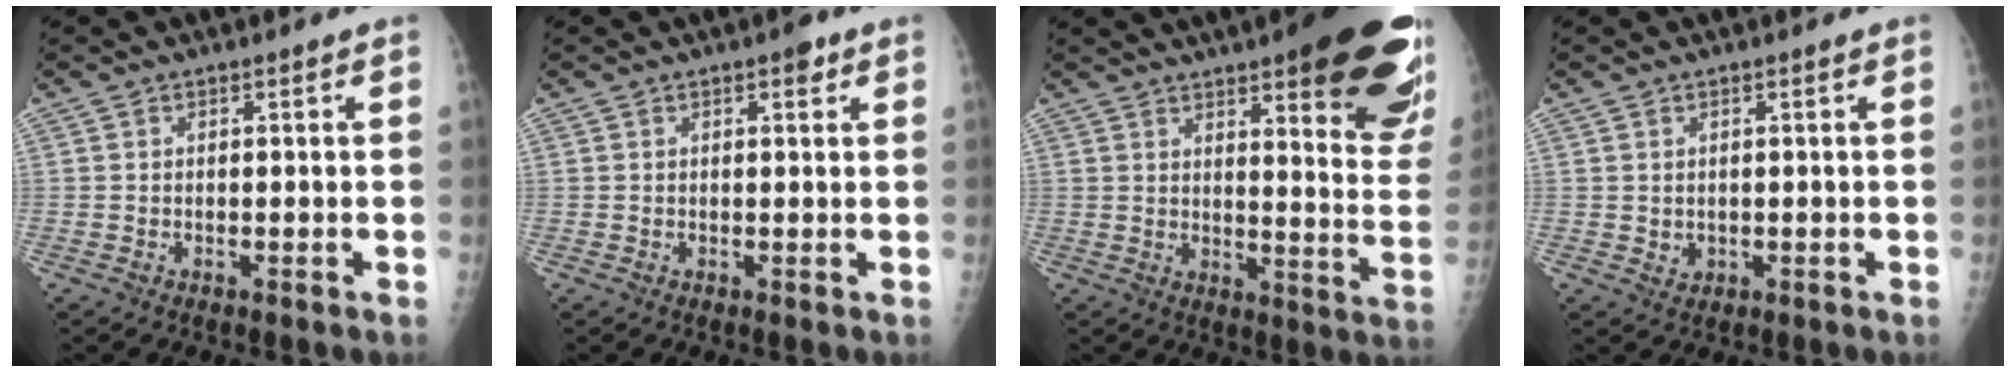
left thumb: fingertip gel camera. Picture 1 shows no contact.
{"total": 2.1, "force": [1.2, 0.9, 1.5], "torque": [-0.014, -0.002, 0.014]}
{"total": 25.7, "force": [14.7, 6.4, 20.1], "torque": [-0.193, -0.055, 0.184]}
{"total": 1.4, "force": [0.3, 1.3, 0.6], "torque": [-0.006, -0.003, 0.010]}